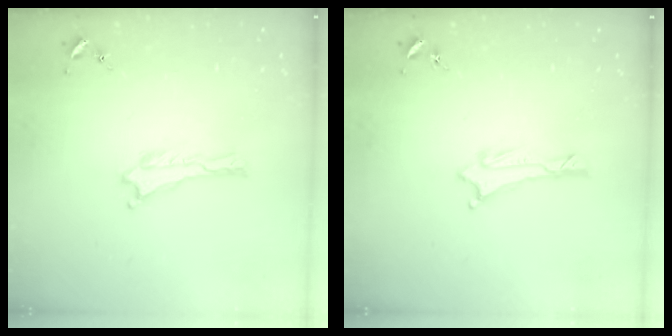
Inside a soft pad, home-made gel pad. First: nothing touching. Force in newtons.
{"total": 1.0, "press": 1.0, "slide": 0.2}